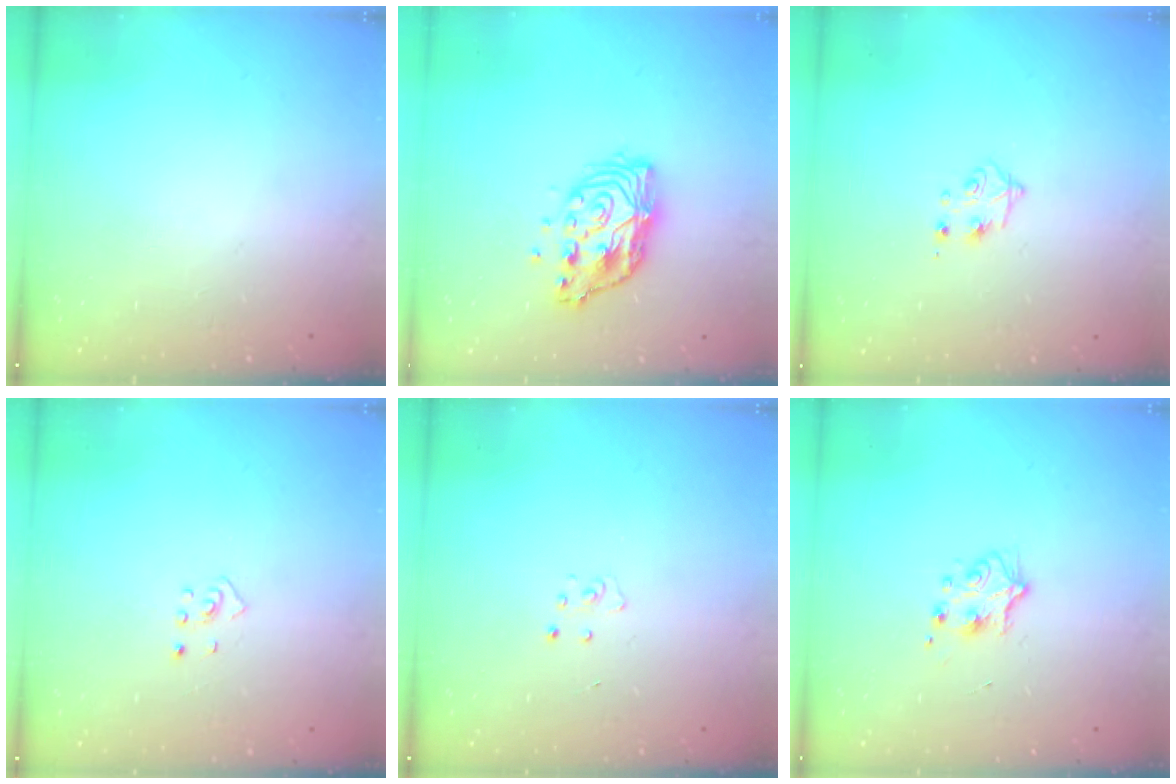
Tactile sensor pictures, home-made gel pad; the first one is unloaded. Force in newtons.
{"total": 11.8, "press": 11.7, "slide": 1.0}
{"total": 4.9, "press": 4.8, "slide": 0.7}
{"total": 2.0, "press": 1.9, "slide": 0.8}
{"total": 2.7, "press": 2.7, "slide": 0.3}
{"total": 5.5, "press": 5.4, "slide": 0.7}